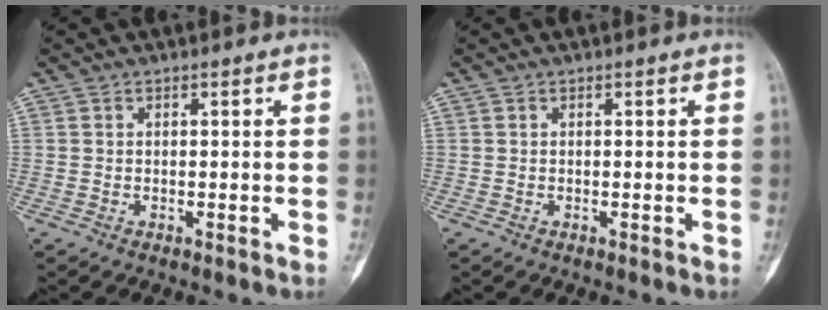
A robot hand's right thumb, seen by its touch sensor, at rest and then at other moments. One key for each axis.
{"total": 0.0}